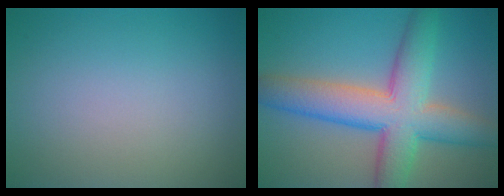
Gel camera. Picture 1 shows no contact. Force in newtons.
{"total": 9.2, "press": 9.2, "slide": 0.3}